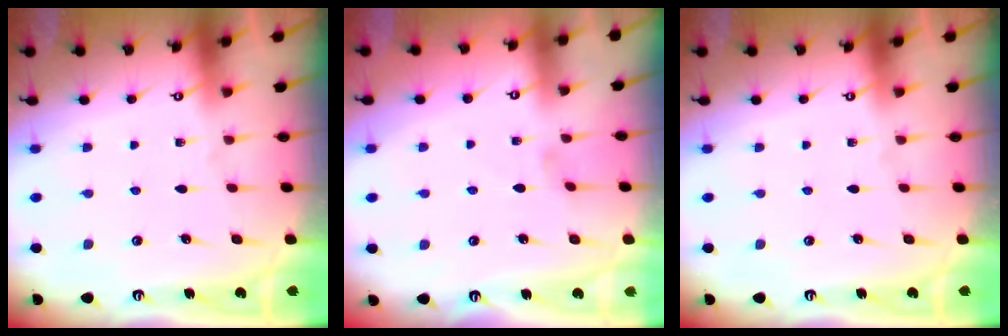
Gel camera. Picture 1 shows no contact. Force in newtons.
{"total": 0.0}
{"total": 0.0}